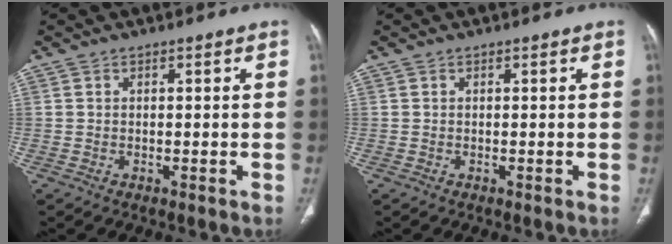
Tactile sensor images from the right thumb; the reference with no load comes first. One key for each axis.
{"total": 0.0}